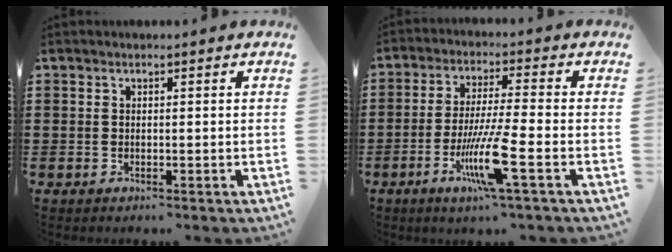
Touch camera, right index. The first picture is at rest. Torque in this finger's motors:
{"motor_torque": [2.14, 0.00, 0.97, 0.19]}